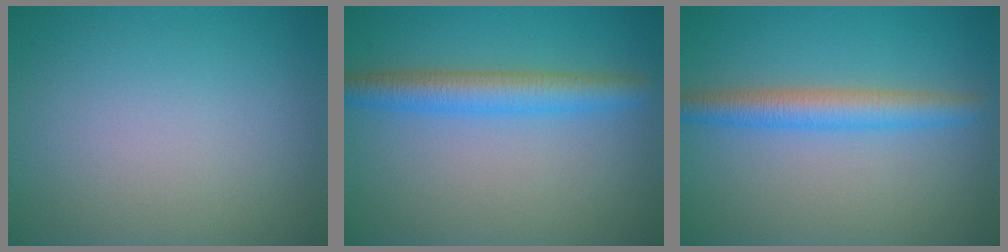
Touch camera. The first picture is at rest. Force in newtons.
{"total": 4.0, "press": 4.0, "slide": 0.2}
{"total": 3.7, "press": 3.7, "slide": 0.1}